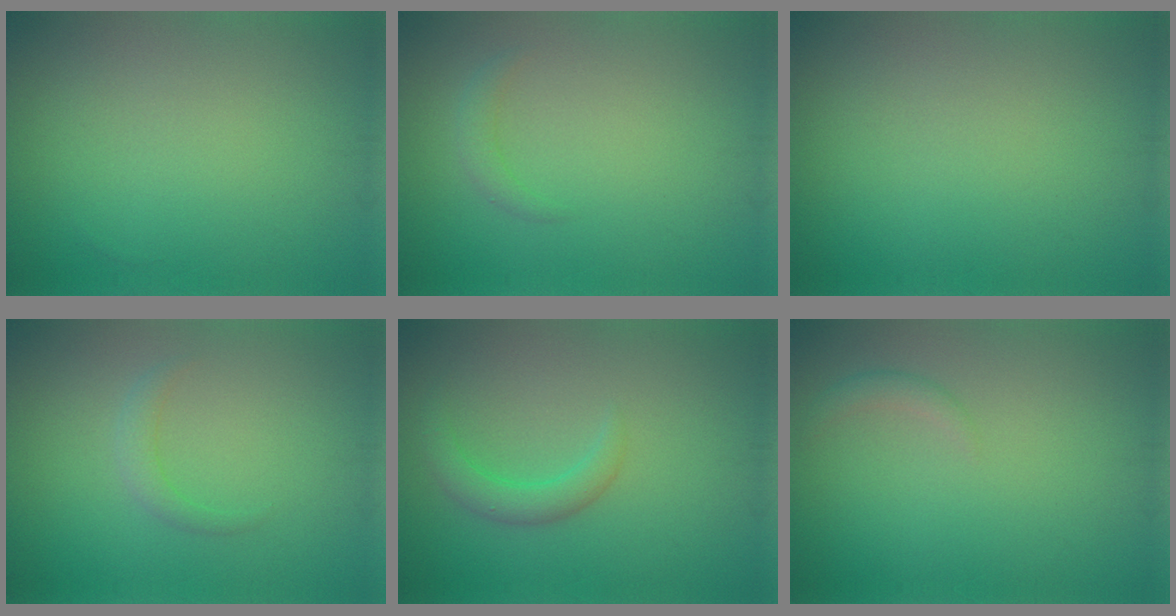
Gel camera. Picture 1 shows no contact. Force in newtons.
{"total": 1.1, "press": 1.1, "slide": 0.1}
{"total": 0.0}
{"total": 1.2, "press": 1.2, "slide": 0.1}
{"total": 2.4, "press": 2.4, "slide": 0.3}
{"total": 1.0, "press": 1.0, "slide": 0.0}